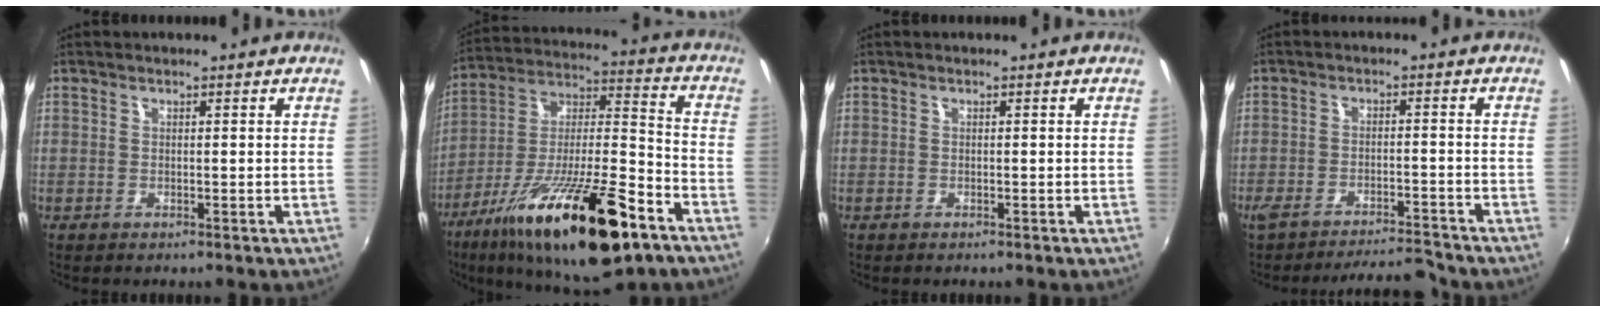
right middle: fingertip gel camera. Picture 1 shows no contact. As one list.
[{"total": 27.4, "force": [-15.4, 7.4, 21.4], "torque": [-0.365, -0.034, -0.253]}, {"total": 0.0}, {"total": 9.0, "force": [-8.6, 1.1, 2.4], "torque": [-0.056, 0.012, -0.126]}]